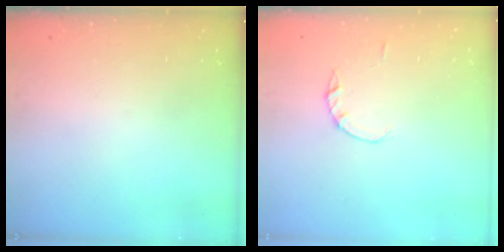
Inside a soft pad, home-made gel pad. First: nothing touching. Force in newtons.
{"total": 1.0, "press": 1.0, "slide": 0.2}